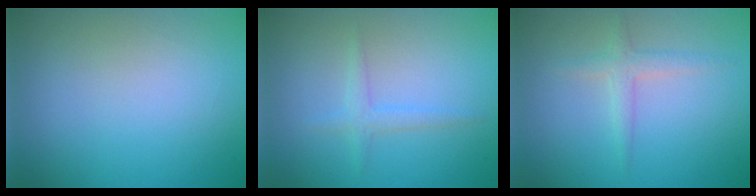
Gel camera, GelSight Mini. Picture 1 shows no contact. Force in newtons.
{"total": 1.4, "press": 1.4, "slide": 0.0}
{"total": 1.7, "press": 1.7, "slide": 0.1}